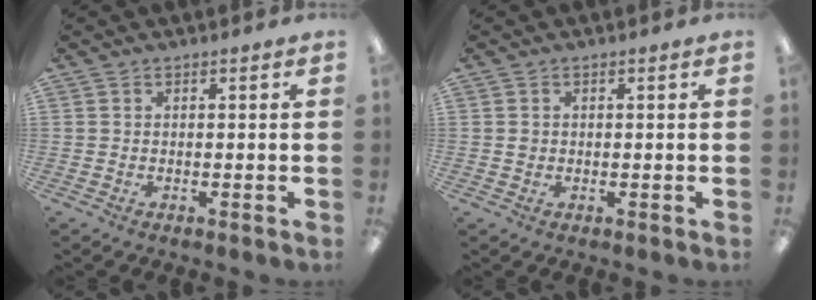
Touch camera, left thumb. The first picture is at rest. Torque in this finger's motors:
{"motor_torque": [-0.22, 0.21, 0.12, -0.13, 0.00]}